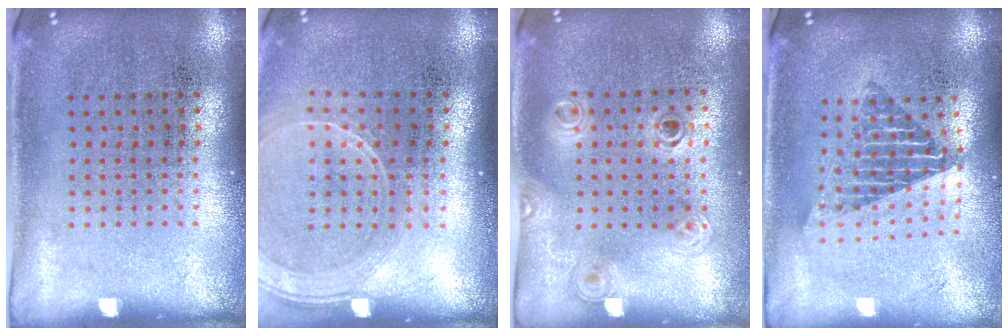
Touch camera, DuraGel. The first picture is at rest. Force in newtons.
{"total": 1.6, "press": 1.4, "slide": 0.8}
{"total": 1.2, "press": 1.1, "slide": 0.5}
{"total": 1.7, "press": 1.4, "slide": 1.0}